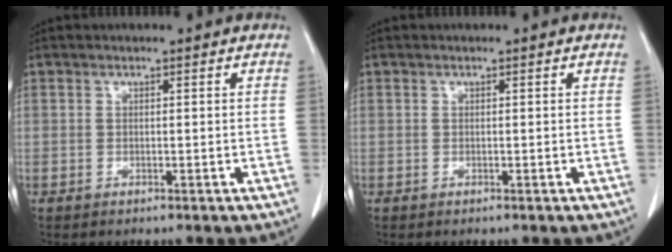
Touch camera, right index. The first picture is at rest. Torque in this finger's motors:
{"motor_torque": [0.00, 0.00, 0.00, 0.00]}